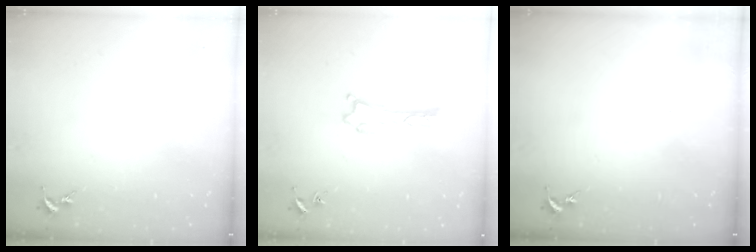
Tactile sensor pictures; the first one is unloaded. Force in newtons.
{"total": 0.0}
{"total": 0.0}